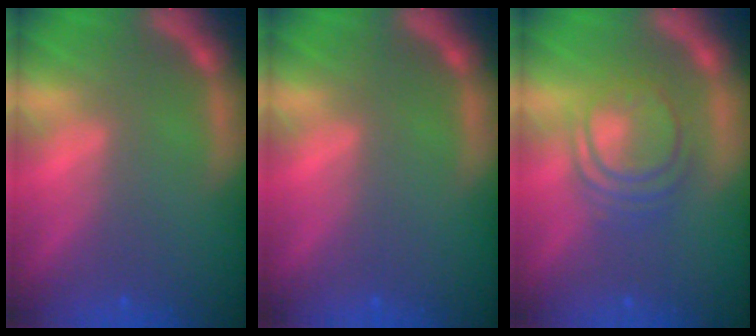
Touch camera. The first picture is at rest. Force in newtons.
{"total": 0.0}
{"total": 5.6}